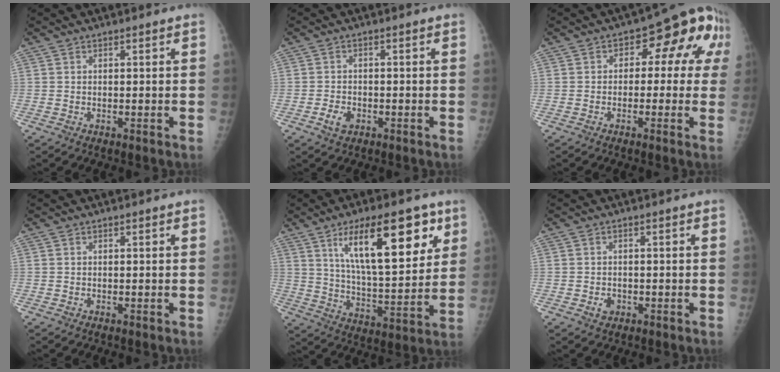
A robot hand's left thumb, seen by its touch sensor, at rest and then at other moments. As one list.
[{"total": 2.8, "force": [-1.3, 1.9, 1.6], "torque": [-0.023, 0.005, -0.020]}, {"total": 11.0, "force": [1.6, 6.8, 8.5], "torque": [-0.048, 0.035, 0.005]}, {"total": 0.0}, {"total": 20.6, "force": [9.8, 7.4, 16.6], "torque": [-0.223, -0.040, 0.166]}, {"total": 1.7, "force": [-0.7, 1.4, 0.7], "torque": [-0.002, 0.004, -0.007]}]